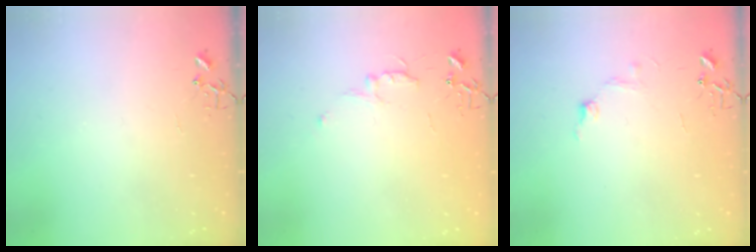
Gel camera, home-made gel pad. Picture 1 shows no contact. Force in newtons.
{"total": 6.0, "press": 6.0, "slide": 0.7}
{"total": 7.3, "press": 7.2, "slide": 1.0}